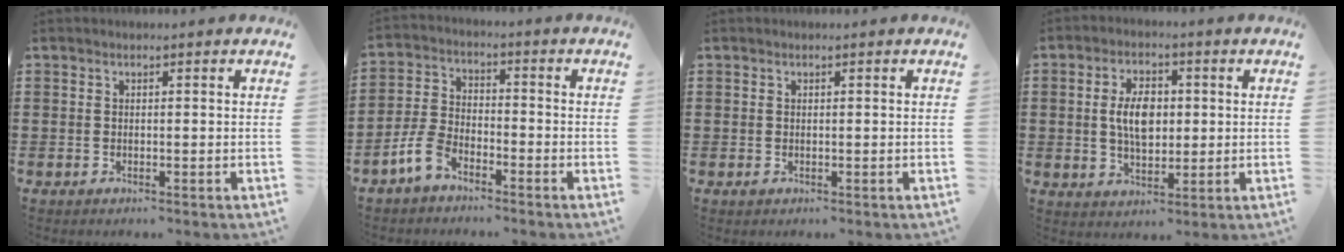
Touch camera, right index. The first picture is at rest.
{"total": 5.5, "force": [-3.7, 2.5, 3.2], "torque": [-0.087, 0.003, -0.078]}
{"total": 0.0}
{"total": 6.3, "force": [0.4, 3.6, 5.2], "torque": [-0.098, 0.004, 0.000]}